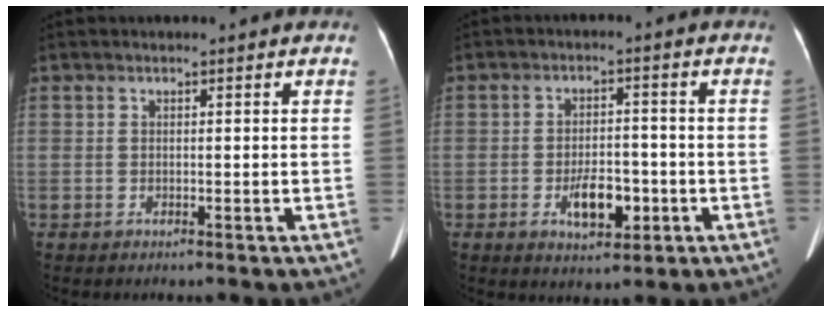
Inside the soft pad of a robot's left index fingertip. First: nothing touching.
{"total": 6.1, "force": [-2.2, 2.9, 4.8], "torque": [-0.083, 0.002, -0.029]}